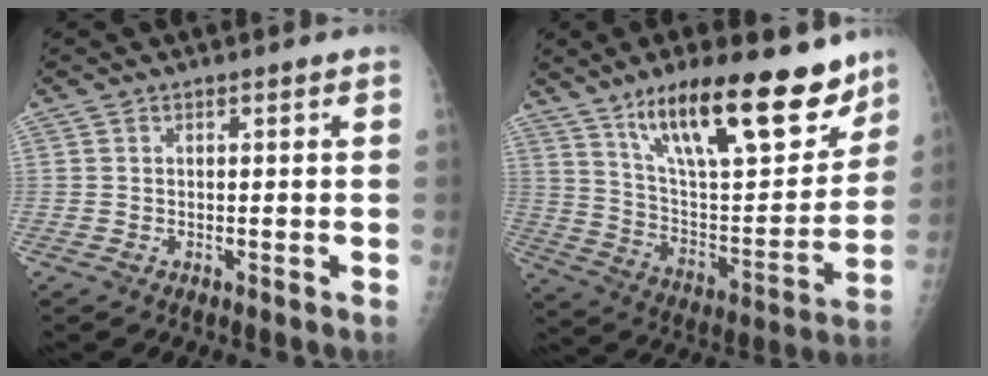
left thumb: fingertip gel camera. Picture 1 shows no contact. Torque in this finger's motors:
{"motor_torque": [1.79, 1.66, 1.45, -1.32, 0.23]}